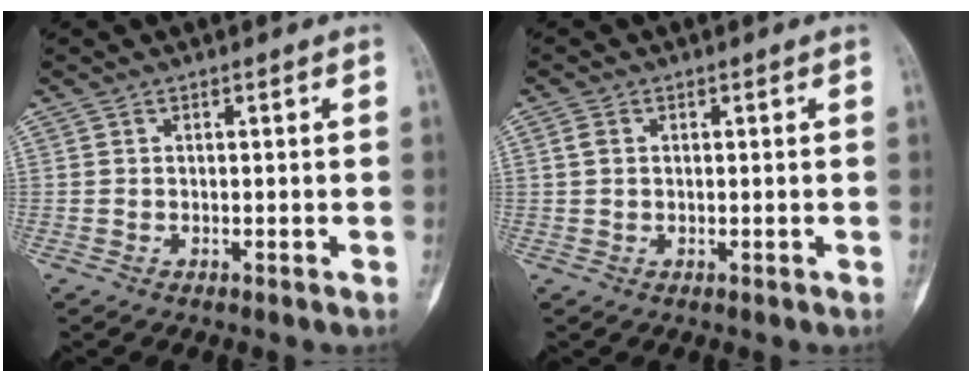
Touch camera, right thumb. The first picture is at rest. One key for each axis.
{"total": 1.9, "fx": 0.4, "fy": 1.3, "fz": 1.2, "tx": -0.029, "ty": 0.004, "tz": 0.011}